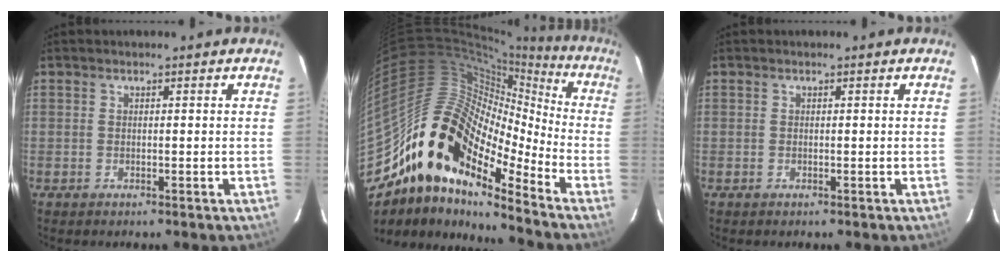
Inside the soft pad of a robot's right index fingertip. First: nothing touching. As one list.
[{"total": 18.2, "force": [-12.5, 7.9, 10.5], "torque": [-0.163, 0.009, -0.251]}, {"total": 0.0}]